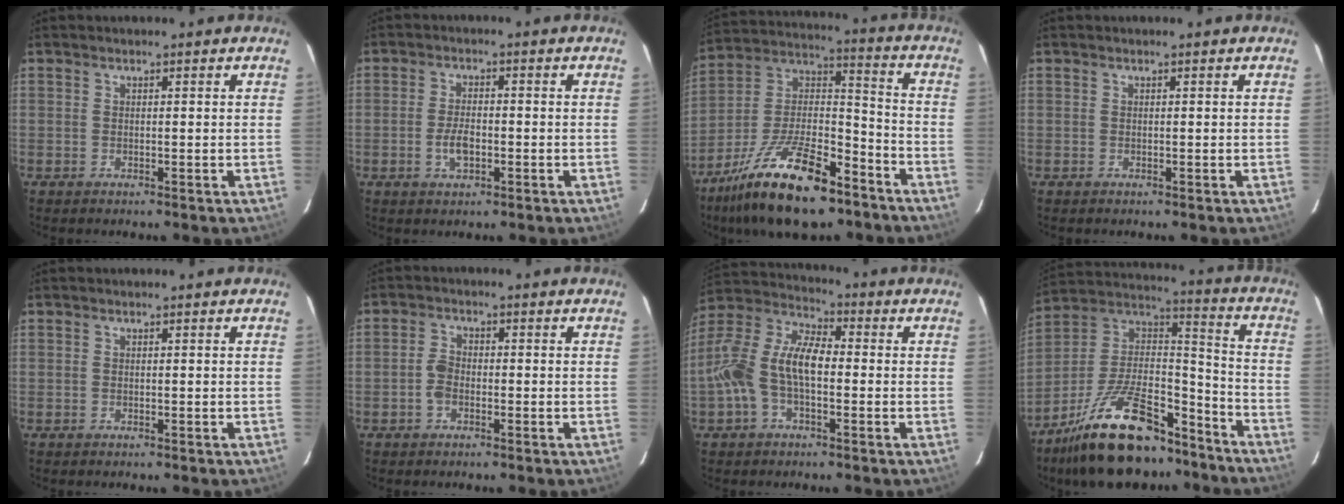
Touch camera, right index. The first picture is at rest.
{"total": 4.4, "force": [-1.4, 2.2, 3.5], "torque": [-0.072, 0.001, -0.023]}
{"total": 22.9, "force": [-14.8, 8.7, 15.2], "torque": [-0.294, -0.007, -0.248]}
{"total": 0.0}
{"total": 0.0}
{"total": 3.0, "force": [-1.2, 2.0, 1.9], "torque": [-0.043, 0.007, -0.025]}
{"total": 12.5, "force": [-2.2, 6.2, 10.7], "torque": [-0.222, 0.019, -0.048]}
{"total": 24.4, "force": [-17.2, 9.7, 14.3], "torque": [-0.273, 0.011, -0.274]}